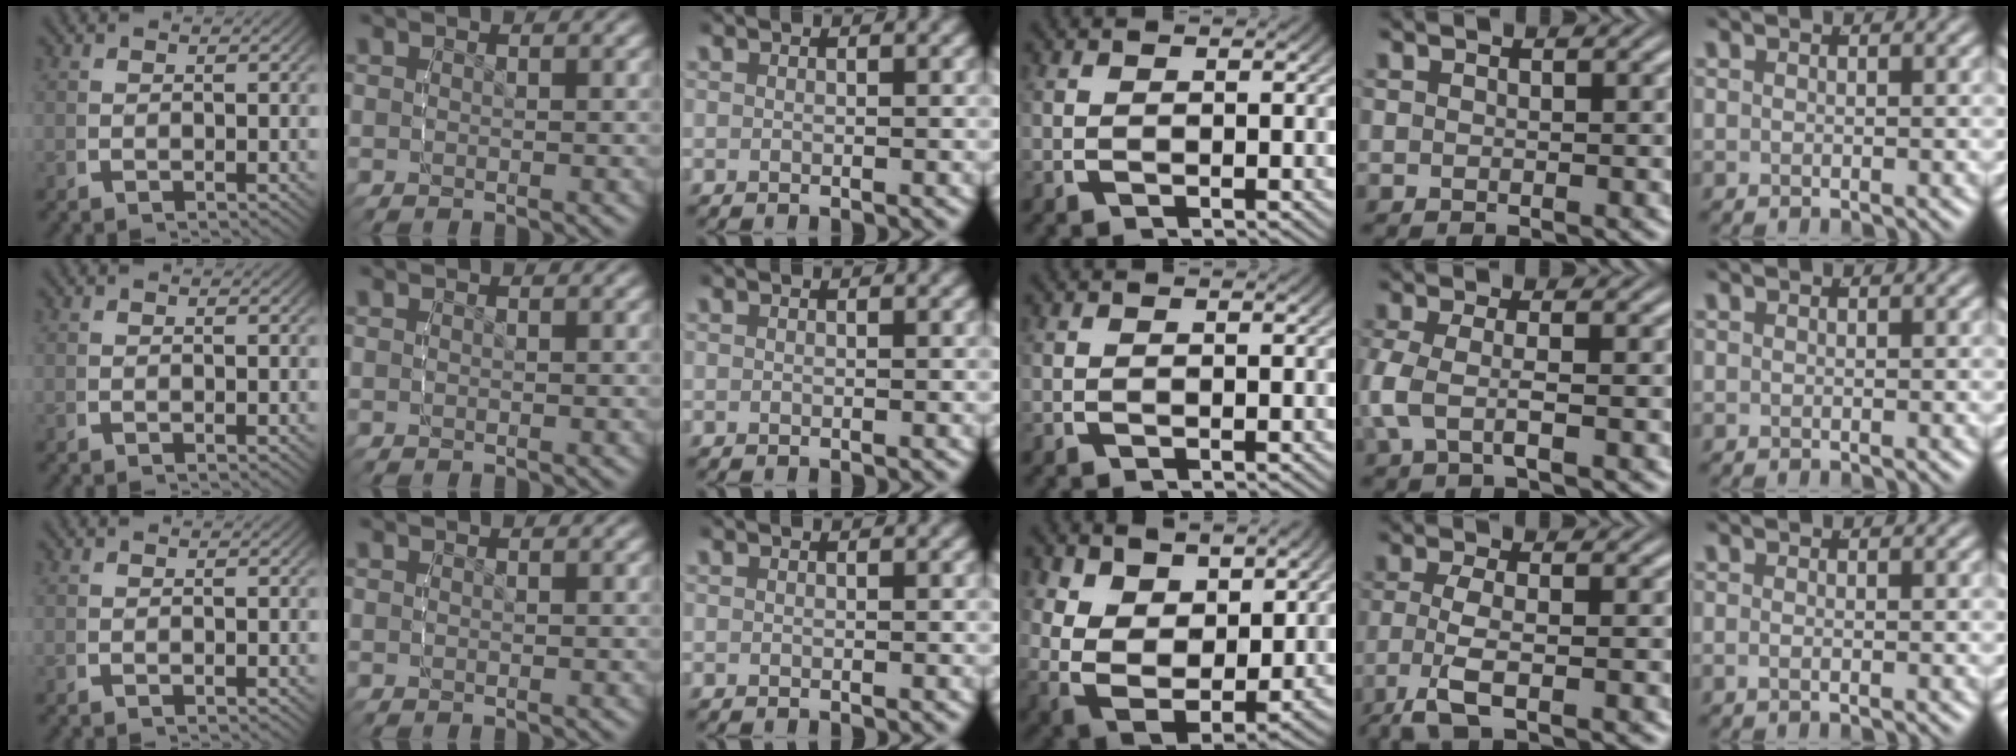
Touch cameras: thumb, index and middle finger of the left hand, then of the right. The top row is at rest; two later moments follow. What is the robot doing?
{"motion": "lift_and_place", "object": "sponge"}